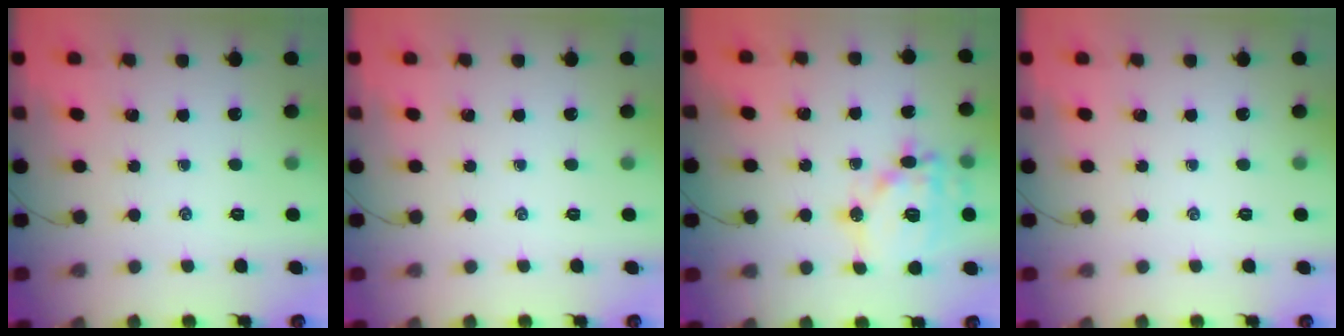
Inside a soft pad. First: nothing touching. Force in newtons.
{"total": 0.0}
{"total": 15.1, "press": 15.0, "slide": 2.1}
{"total": 0.0}